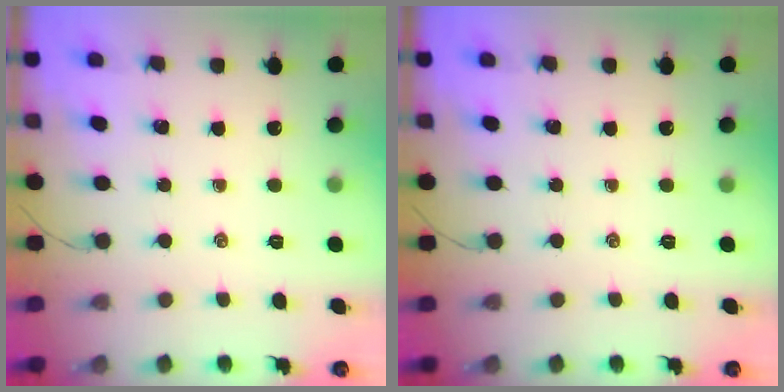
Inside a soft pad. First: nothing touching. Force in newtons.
{"total": 0.0}